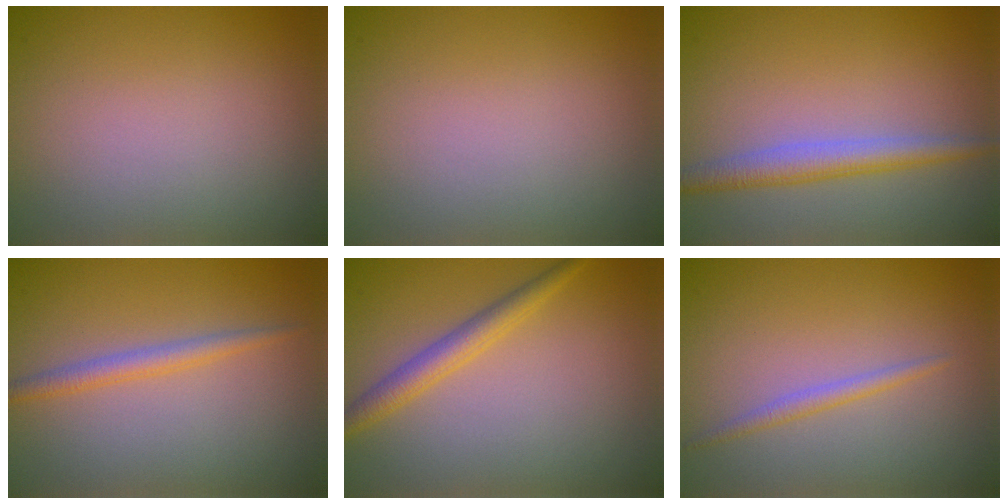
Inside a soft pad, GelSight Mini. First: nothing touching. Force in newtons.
{"total": 0.0}
{"total": 2.9, "press": 2.9, "slide": 0.1}
{"total": 1.9, "press": 1.9, "slide": 0.1}
{"total": 2.7, "press": 2.7, "slide": 0.1}
{"total": 1.2, "press": 1.2, "slide": 0.0}